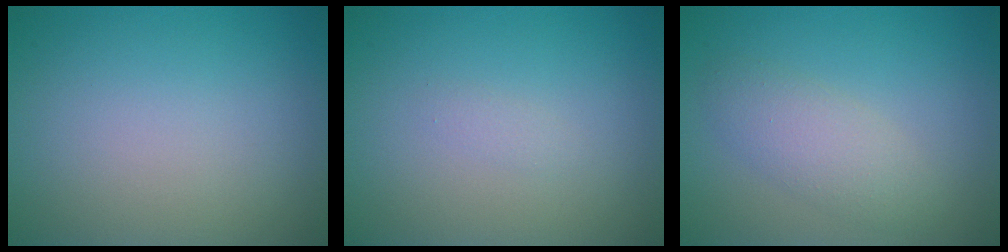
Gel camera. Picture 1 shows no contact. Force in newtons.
{"total": 0.6, "press": 0.6, "slide": 0.0}
{"total": 2.8, "press": 2.8, "slide": 0.1}